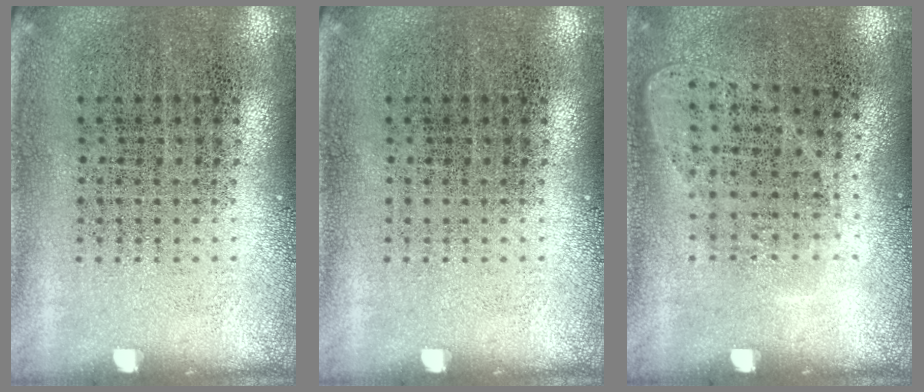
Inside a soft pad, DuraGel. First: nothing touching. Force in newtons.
{"total": 0.0}
{"total": 1.0, "press": 0.9, "slide": 0.5}